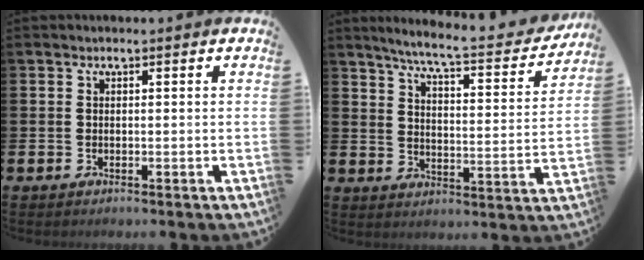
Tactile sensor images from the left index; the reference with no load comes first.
{"total": 6.8, "force": [6.1, 0.3, 3.1], "torque": [-0.078, -0.045, 0.097]}